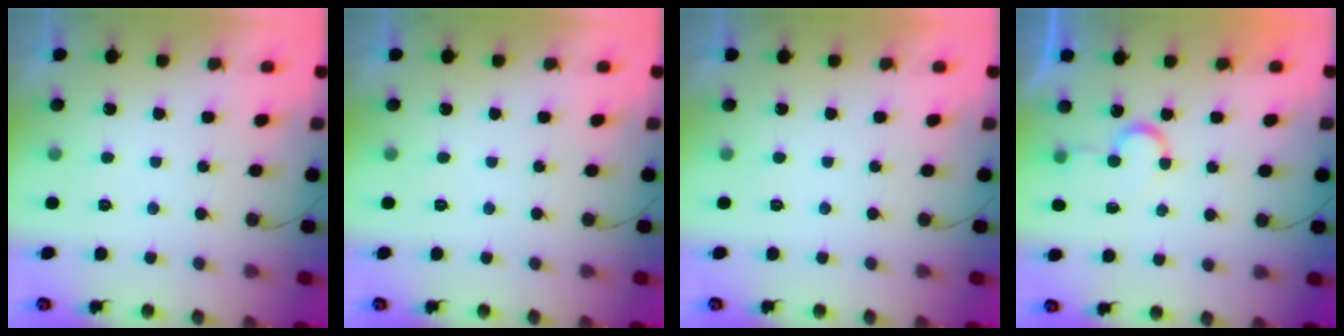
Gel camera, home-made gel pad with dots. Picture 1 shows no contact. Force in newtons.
{"total": 0.0}
{"total": 1.8, "press": 1.8, "slide": 0.0}
{"total": 6.8, "press": 6.7, "slide": 0.5}